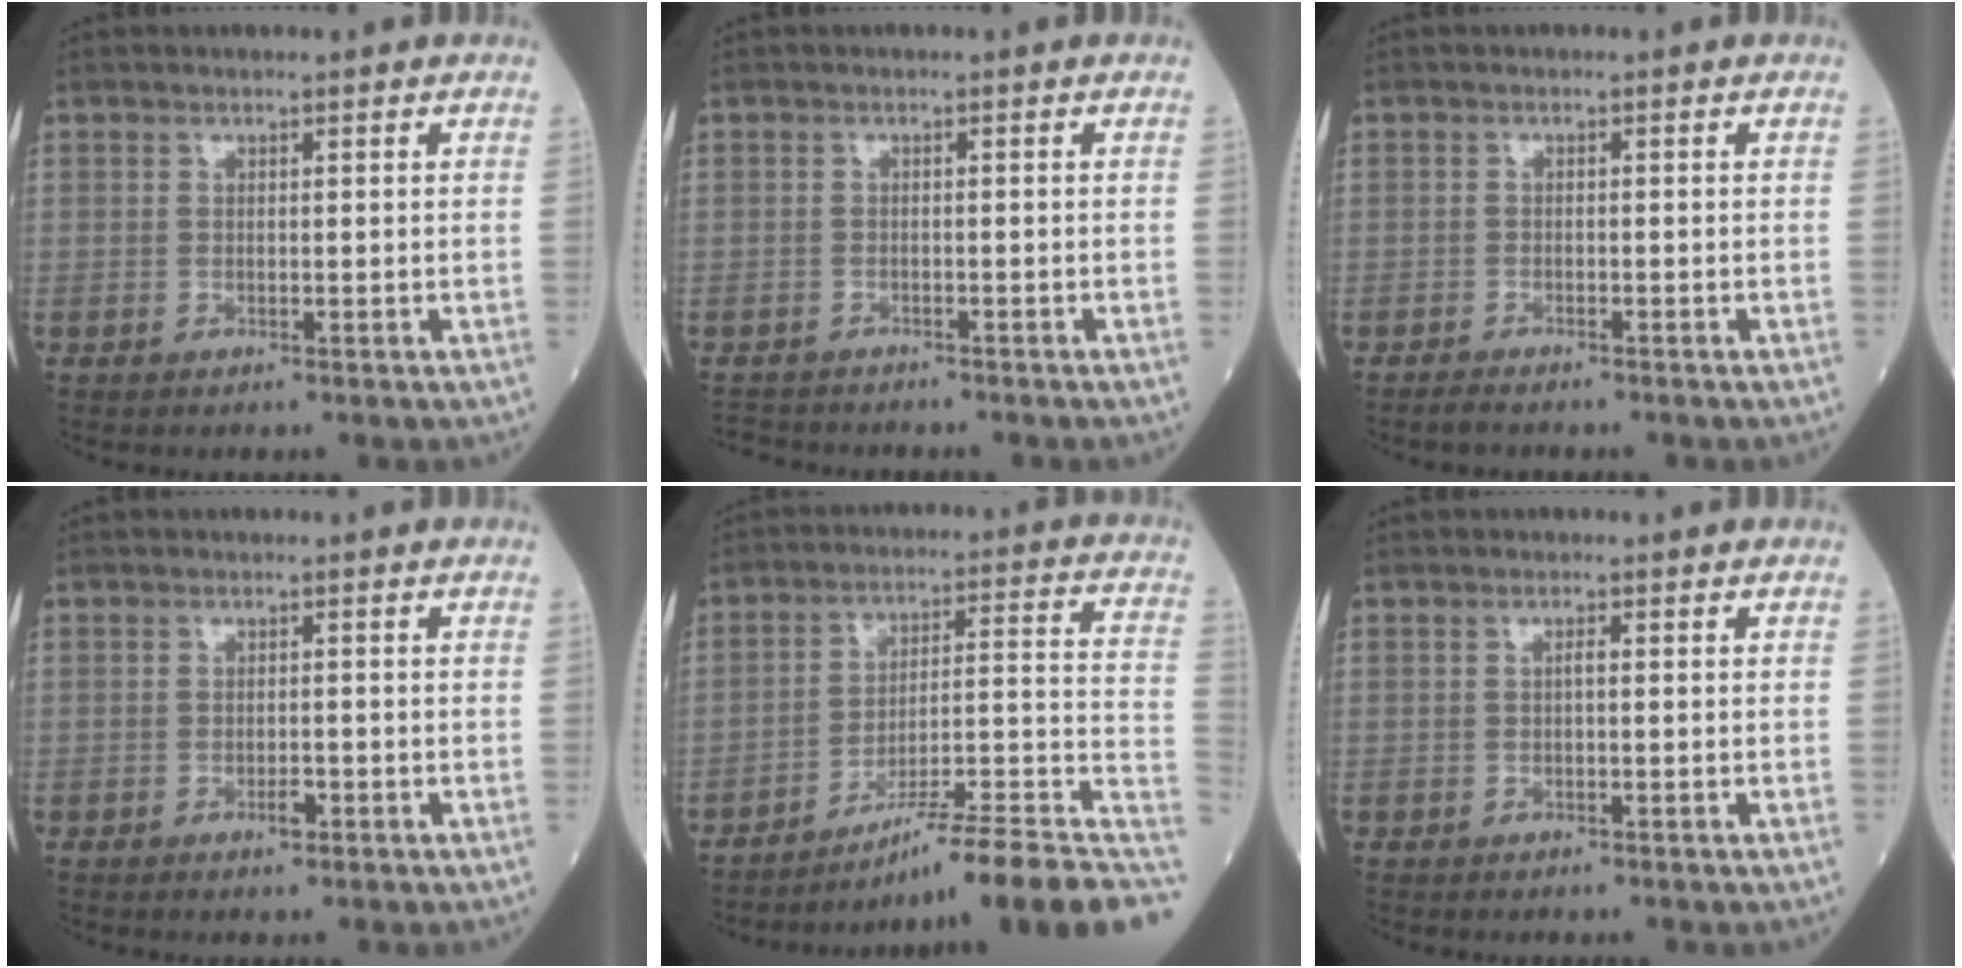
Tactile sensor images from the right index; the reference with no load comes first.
{"total": 4.0, "force": [-3.9, 0.7, 0.6], "torque": [-0.009, -0.012, -0.062]}
{"total": 1.5, "force": [-1.5, 0.1, 0.5], "torque": [-0.017, -0.005, -0.026]}
{"total": 1.5, "force": [-0.8, 0.5, 1.1], "torque": [-0.019, 0.001, -0.012]}
{"total": 18.1, "force": [-14.1, -0.8, 11.4], "torque": [-0.112, 0.027, -0.215]}
{"total": 0.8, "force": [0.0, 0.1, 0.7], "torque": [-0.014, 0.002, -0.002]}